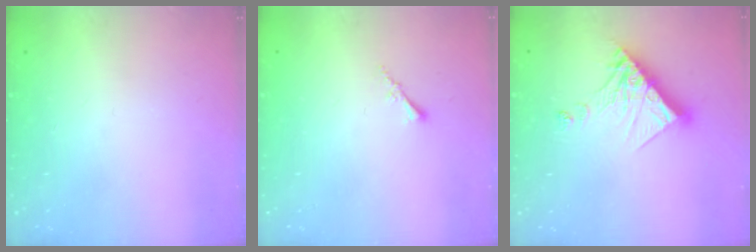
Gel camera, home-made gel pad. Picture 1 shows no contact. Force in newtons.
{"total": 1.5, "press": 1.5, "slide": 0.4}
{"total": 12.7, "press": 12.6, "slide": 1.2}